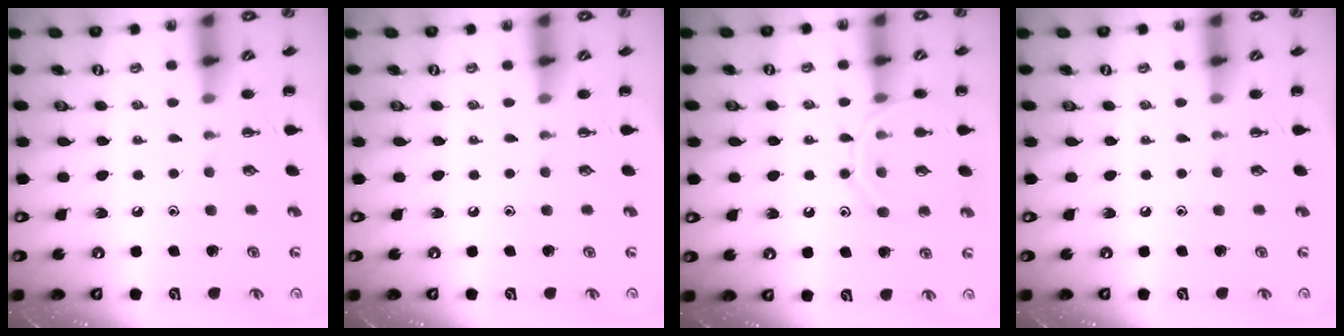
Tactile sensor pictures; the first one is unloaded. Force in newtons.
{"total": 0.0}
{"total": 12.9, "press": 12.9, "slide": 1.3}
{"total": 0.0}